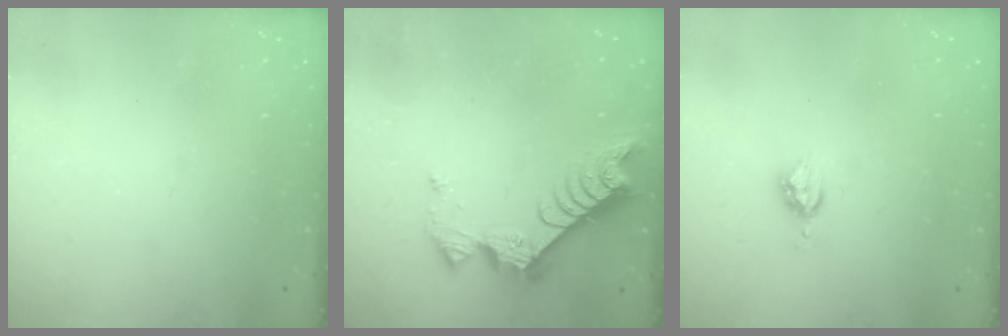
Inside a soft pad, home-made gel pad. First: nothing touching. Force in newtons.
{"total": 8.8, "press": 8.7, "slide": 0.9}
{"total": 5.1, "press": 5.1, "slide": 0.5}